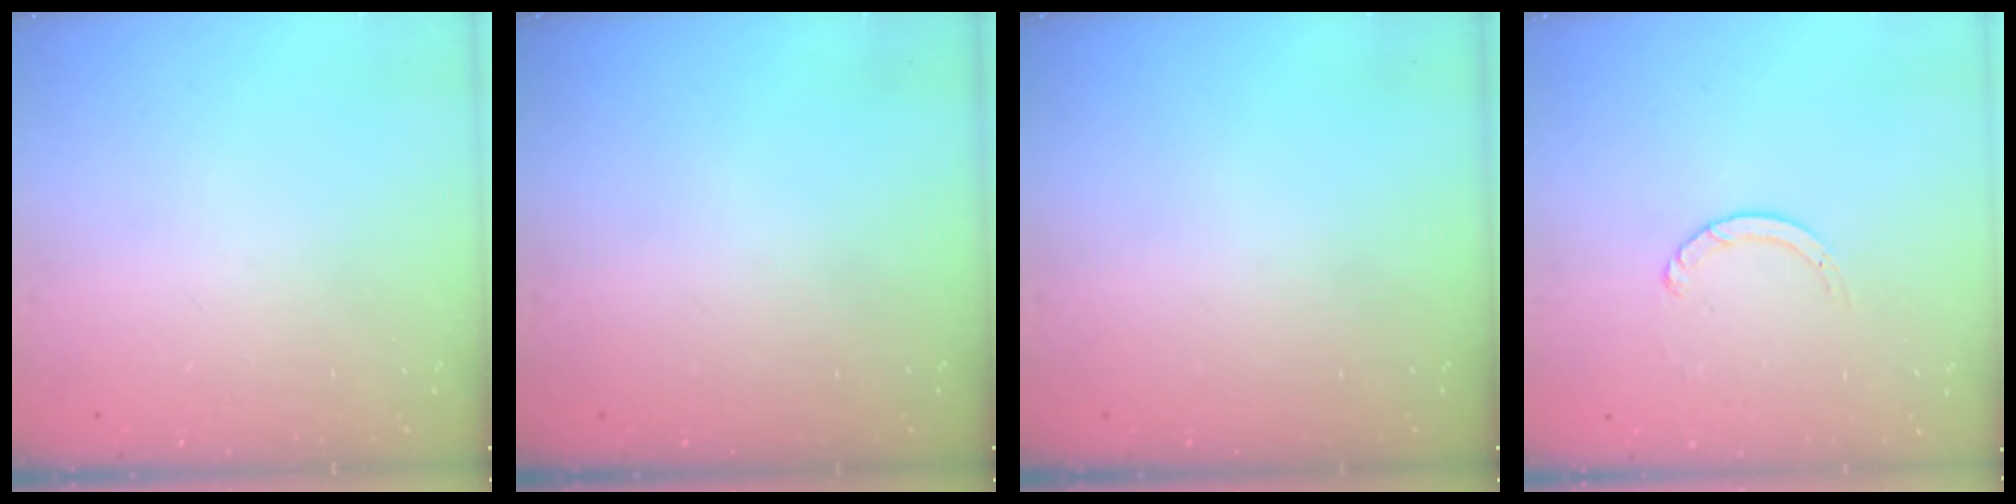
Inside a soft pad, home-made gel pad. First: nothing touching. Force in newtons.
{"total": 0.0}
{"total": 0.0}
{"total": 1.3, "press": 1.2, "slide": 0.2}